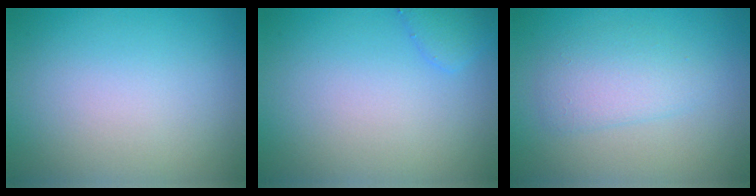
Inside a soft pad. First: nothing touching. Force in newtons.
{"total": 1.5, "press": 1.5, "slide": 0.1}
{"total": 2.5, "press": 2.5, "slide": 0.1}